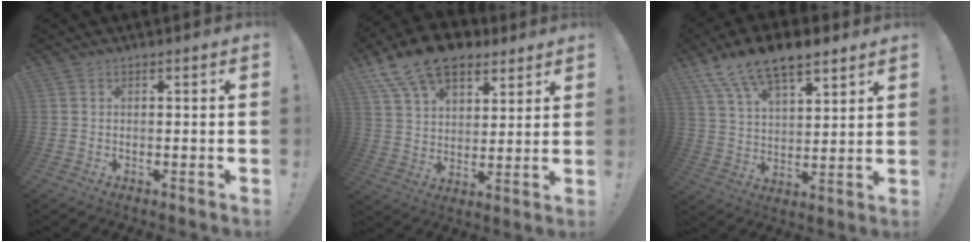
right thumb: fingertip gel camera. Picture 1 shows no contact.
{"total": 16.1, "force": [10.5, 9.3, 8.0], "torque": [-0.138, -0.063, 0.195]}
{"total": 13.7, "force": [9.8, 5.9, 7.4], "torque": [-0.136, -0.056, 0.181]}